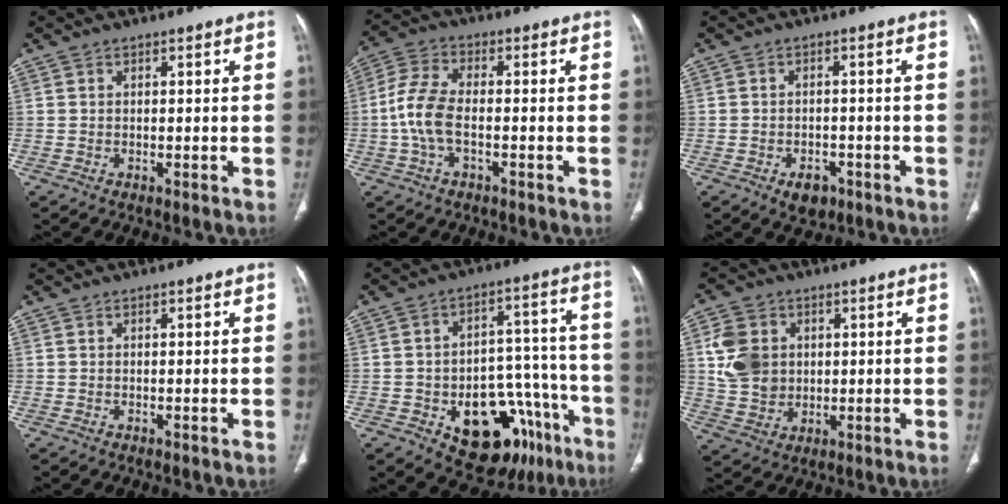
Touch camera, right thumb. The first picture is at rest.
{"total": 8.2, "force": [-1.6, 4.0, 7.0], "torque": [-0.165, 0.024, -0.034]}
{"total": 4.3, "force": [-2.3, 2.8, 2.3], "torque": [-0.023, 0.009, -0.027]}
{"total": 0.0}
{"total": 20.4, "force": [-10.1, 12.0, 13.0], "torque": [-0.113, 0.081, -0.129]}
{"total": 9.8, "force": [2.1, 8.1, 5.2], "torque": [-0.084, -0.004, 0.046]}